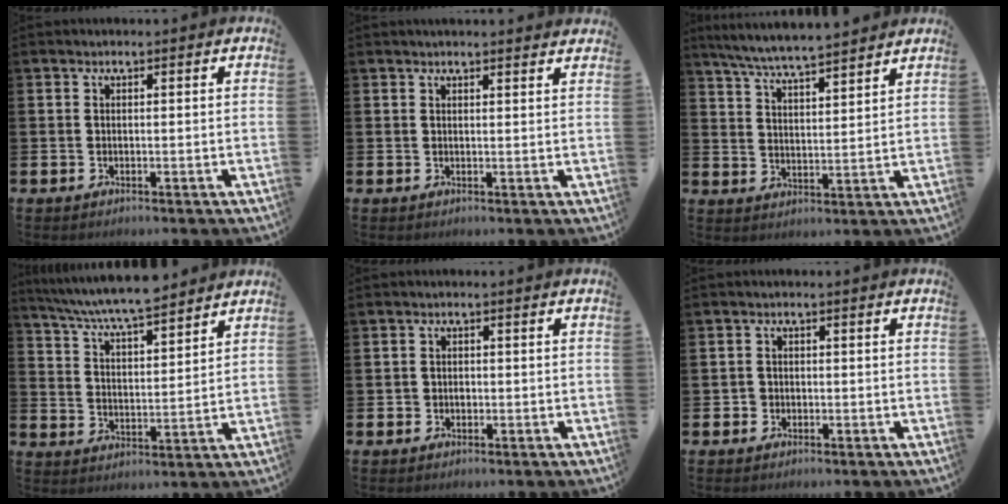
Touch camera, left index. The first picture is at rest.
{"total": 1.4, "force": [1.4, -0.1, 0.1], "torque": [0.006, -0.010, 0.024]}
{"total": 6.4, "force": [6.2, -0.1, 1.7], "torque": [-0.057, -0.036, 0.111]}
{"total": 7.1, "force": [6.8, 0.1, 2.2], "torque": [-0.070, -0.039, 0.122]}
{"total": 1.2, "force": [-0.3, 1.2, 0.3], "torque": [0.000, 0.003, -0.011]}
{"total": 1.4, "force": [-0.5, 1.2, 0.1], "torque": [-0.004, 0.005, -0.014]}